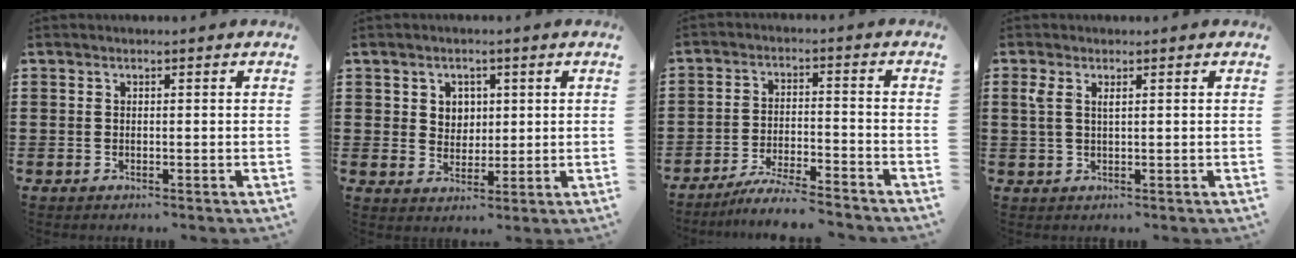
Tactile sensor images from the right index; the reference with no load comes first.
{"total": 3.2, "force": [1.3, 2.9, 0.7], "torque": [-0.019, 0.009, 0.019]}
{"total": 5.3, "force": [-5.1, -0.2, 1.5], "torque": [-0.033, -0.007, -0.101]}
{"total": 1.8, "force": [0.8, 0.8, 1.4], "torque": [-0.031, 0.005, 0.013]}